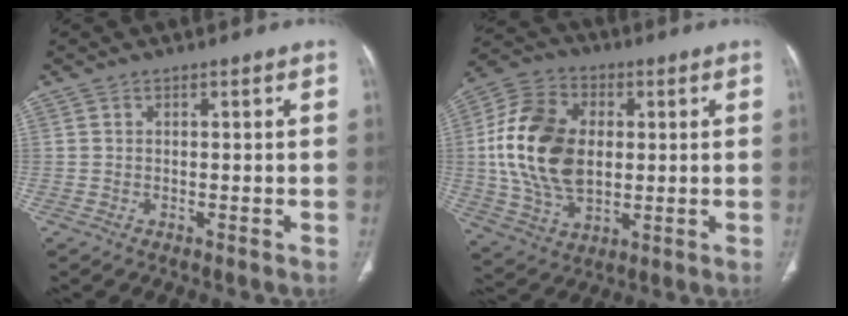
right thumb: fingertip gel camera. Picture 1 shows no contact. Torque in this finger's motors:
{"motor_torque": [2.50, 2.51, 1.19, -1.01, 0.50]}